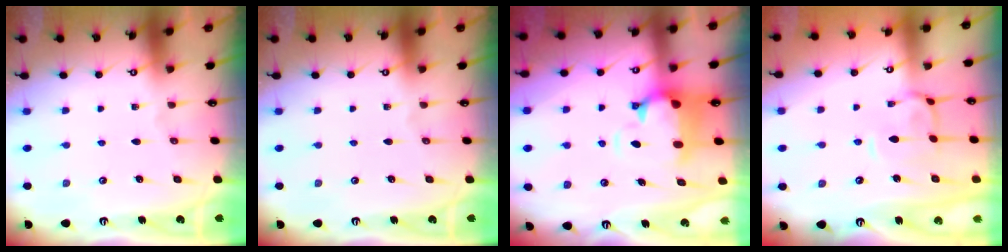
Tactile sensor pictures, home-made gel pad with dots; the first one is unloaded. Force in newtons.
{"total": 0.0}
{"total": 1.7, "press": 0.9, "slide": 1.4}
{"total": 1.6, "press": 1.4, "slide": 0.9}